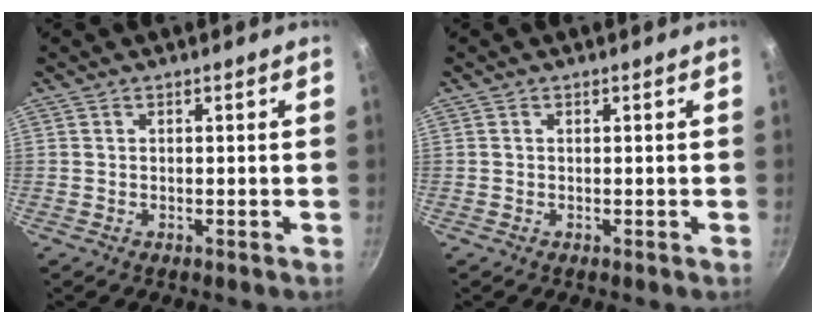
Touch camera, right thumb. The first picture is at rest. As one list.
[{"total": 0.0}]